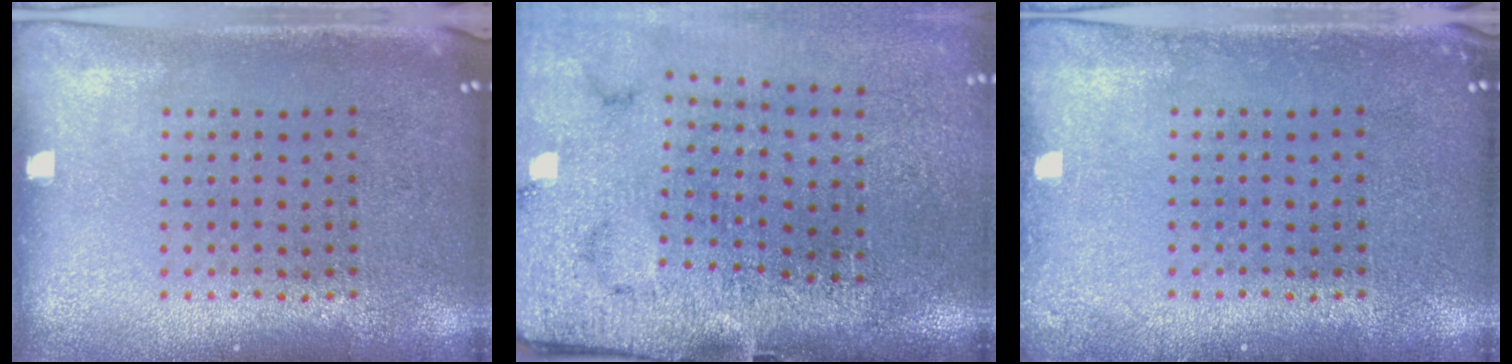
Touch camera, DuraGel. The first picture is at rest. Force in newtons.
{"total": 4.6, "press": 3.6, "slide": 2.9}
{"total": 0.8, "press": 0.8, "slide": 0.1}